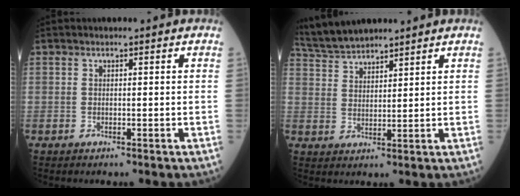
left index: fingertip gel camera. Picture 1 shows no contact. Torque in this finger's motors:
{"motor_torque": [-0.24, -0.52, 0.16, 0.02]}